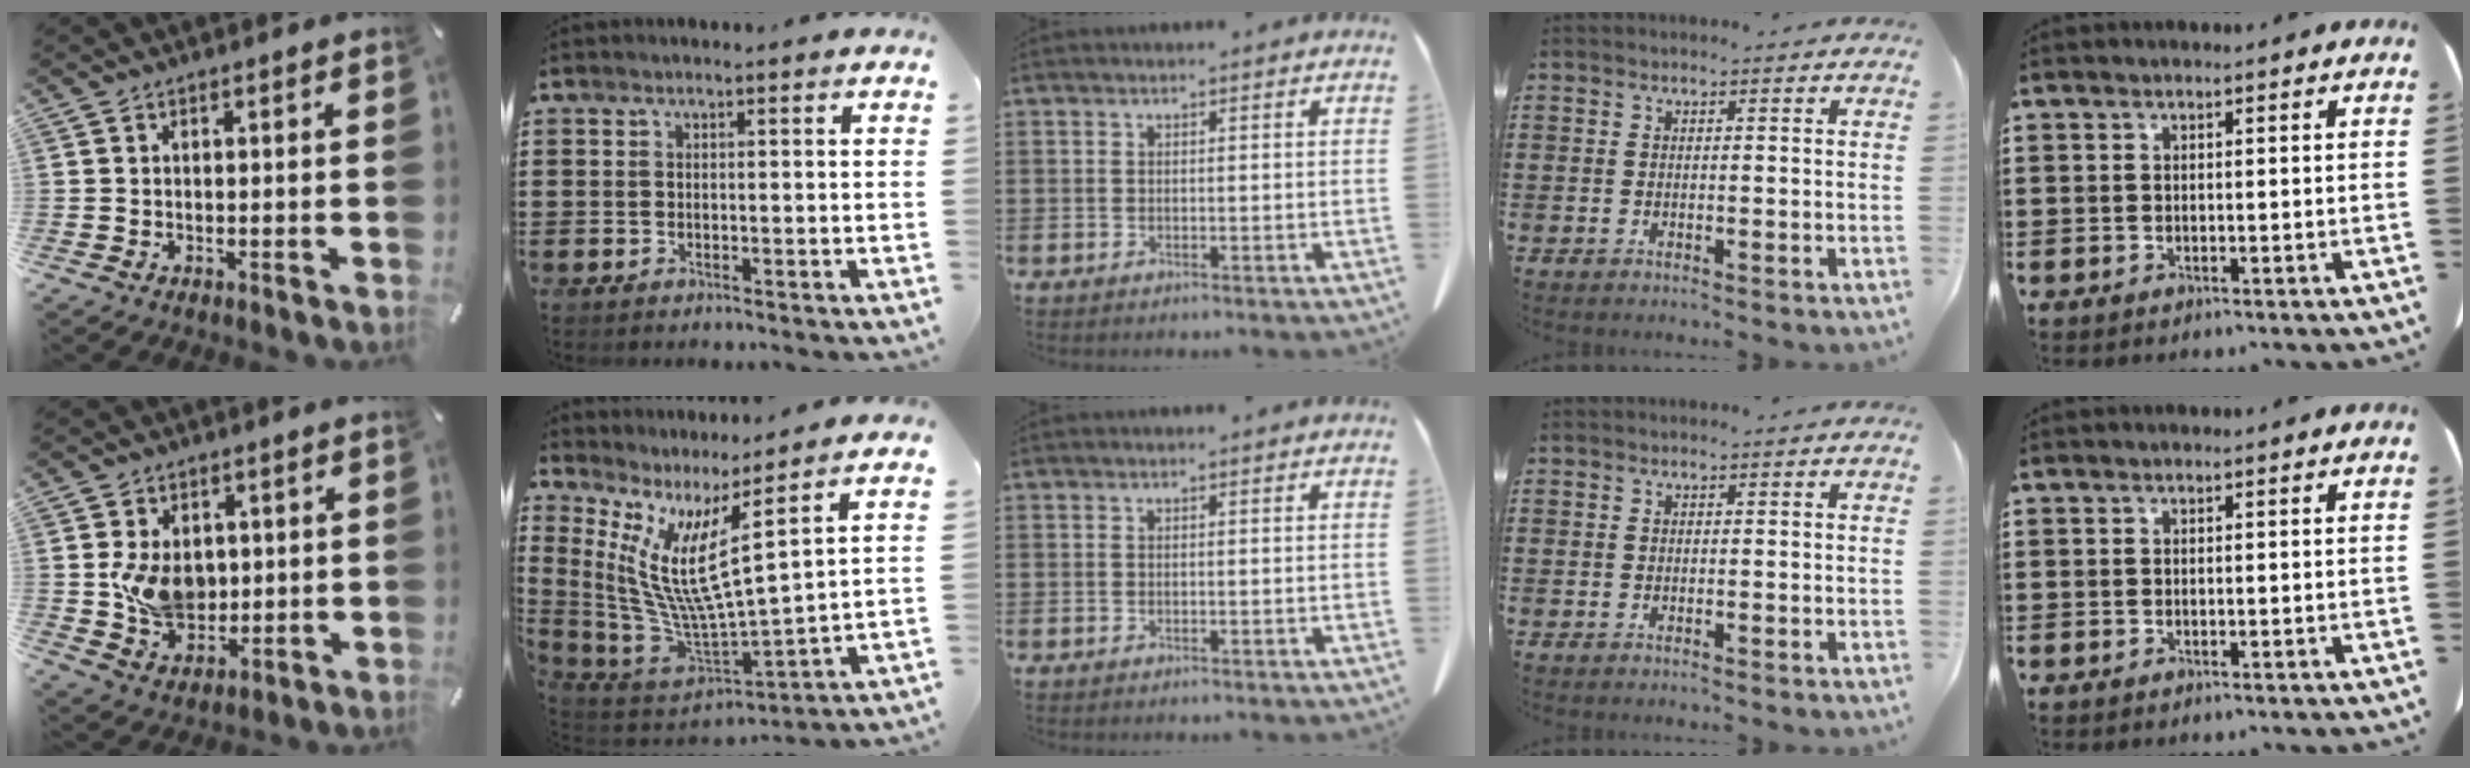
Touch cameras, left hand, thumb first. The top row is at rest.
{"thumb": {"total": 9.7, "force": [1.1, 7.7, 5.8], "torque": [-0.106, -0.003, 0.022]}, "index": {"total": 9.0, "force": [3.5, 1.8, 8.1], "torque": [-0.201, -0.066, 0.052]}}